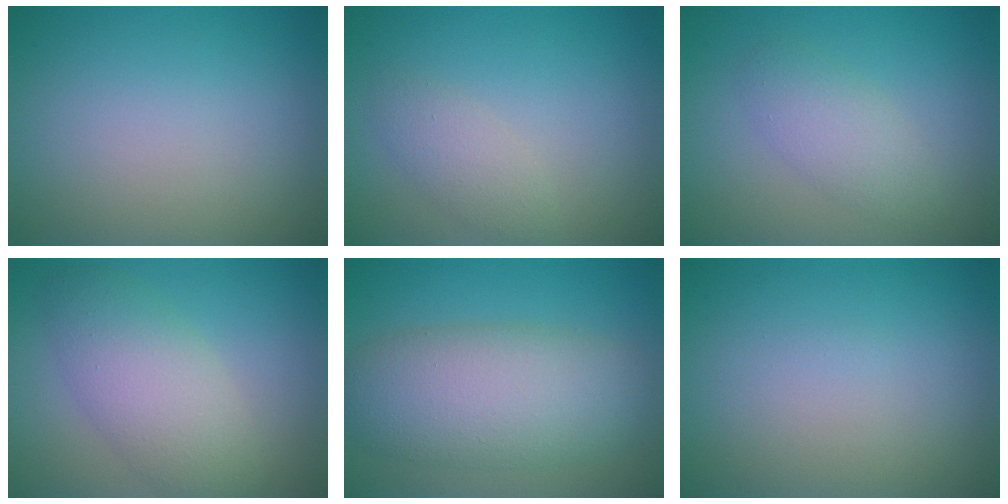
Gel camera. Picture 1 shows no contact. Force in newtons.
{"total": 1.9, "press": 1.9, "slide": 0.0}
{"total": 2.8, "press": 2.8, "slide": 0.0}
{"total": 5.2, "press": 5.2, "slide": 0.4}
{"total": 7.7, "press": 7.7, "slide": 0.6}
{"total": 0.0}